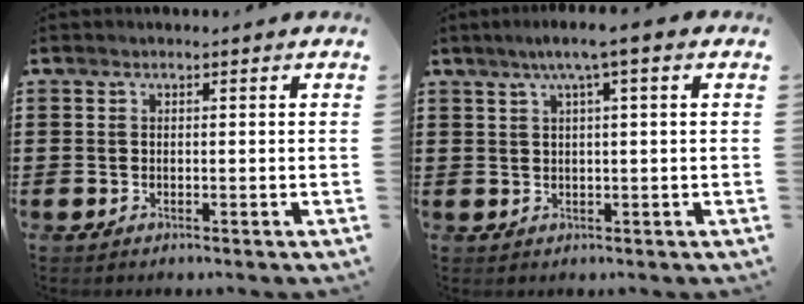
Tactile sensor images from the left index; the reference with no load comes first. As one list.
[{"total": 3.2, "force": [1.3, -0.1, 3.0], "torque": [-0.058, 0.000, 0.020]}]